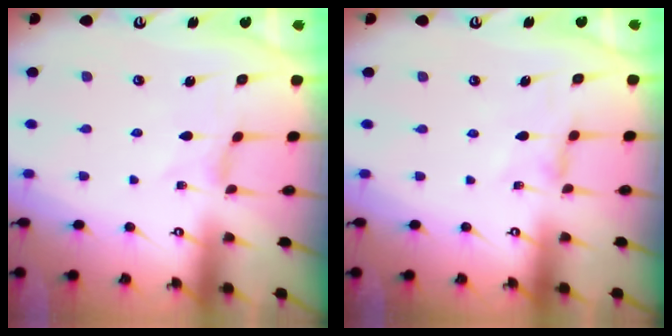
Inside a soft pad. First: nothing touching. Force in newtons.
{"total": 2.0, "press": 1.9, "slide": 0.4}